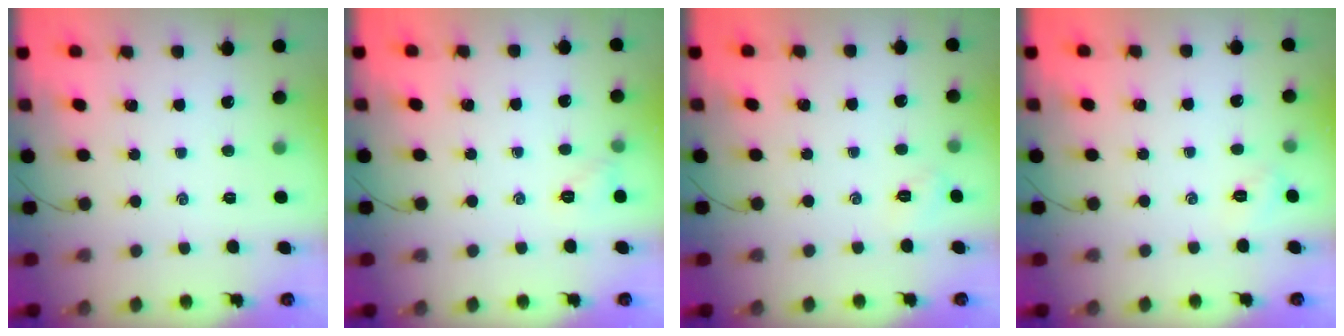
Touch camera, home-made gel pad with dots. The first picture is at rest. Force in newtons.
{"total": 4.6, "press": 4.4, "slide": 1.1}
{"total": 2.8, "press": 2.7, "slide": 0.8}
{"total": 2.4, "press": 2.3, "slide": 0.7}